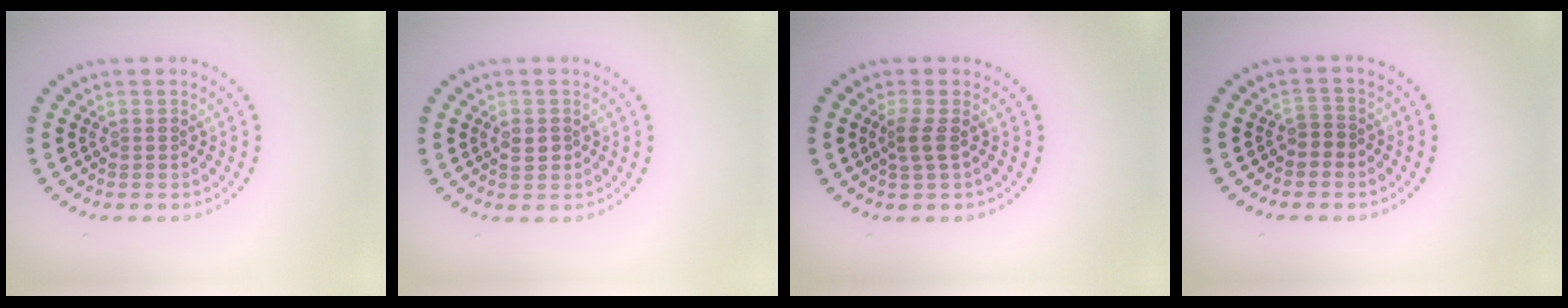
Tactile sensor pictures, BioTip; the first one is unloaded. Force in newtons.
{"total": 1.3, "press": 1.2, "slide": 0.3}
{"total": 1.6, "press": 1.3, "slide": 1.0}
{"total": 1.3, "press": 1.0, "slide": 0.8}